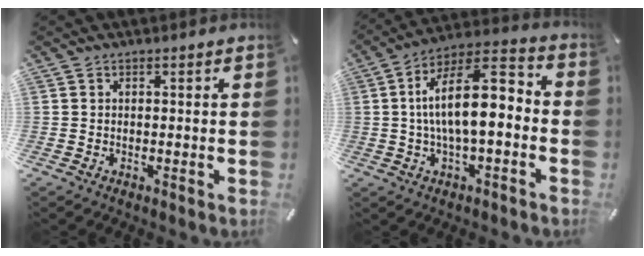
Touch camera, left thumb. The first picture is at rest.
{"total": 15.0, "force": [0.2, 6.0, 13.7], "torque": [-0.233, -0.008, -0.002]}